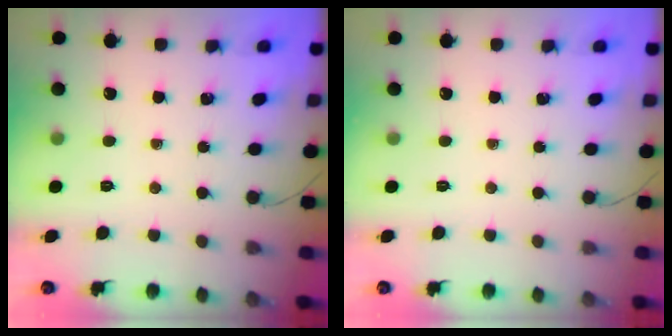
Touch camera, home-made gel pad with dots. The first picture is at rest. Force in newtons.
{"total": 0.0}